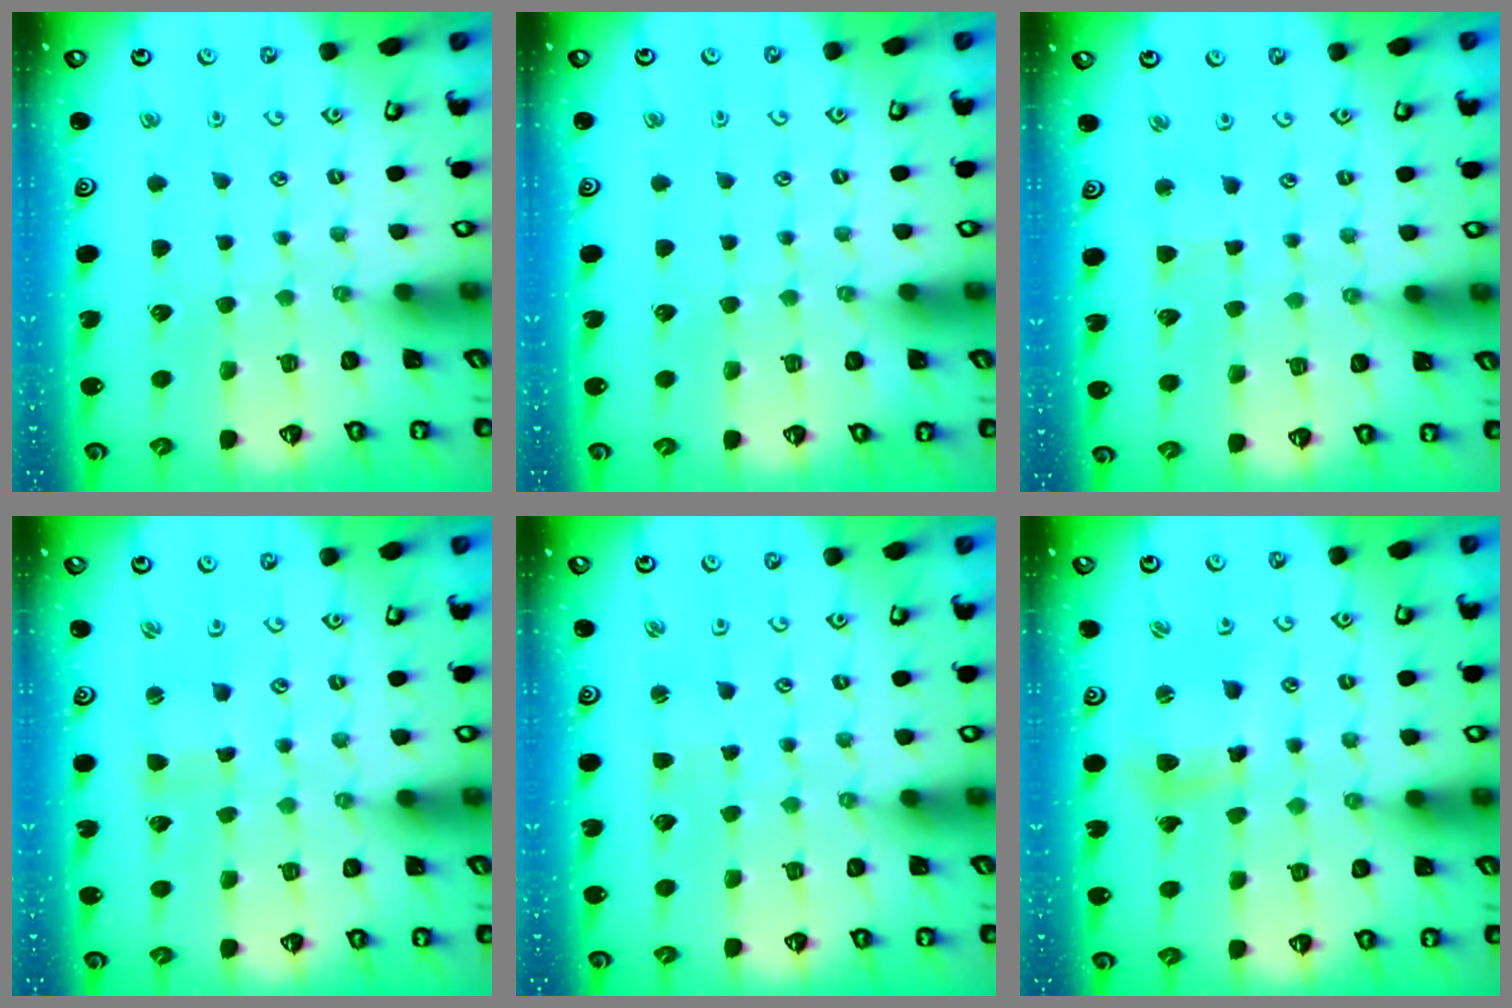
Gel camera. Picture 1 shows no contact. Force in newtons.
{"total": 0.0}
{"total": 2.6, "press": 2.6, "slide": 0.2}
{"total": 0.8, "press": 0.8, "slide": 0.3}
{"total": 1.6, "press": 1.6, "slide": 0.3}
{"total": 7.4, "press": 7.3, "slide": 1.1}